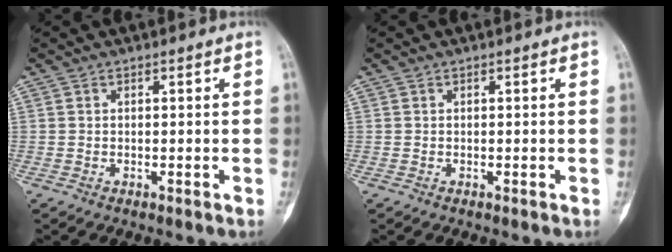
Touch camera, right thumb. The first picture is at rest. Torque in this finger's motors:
{"motor_torque": [-0.19, -0.07, 0.07, -0.07, 0.00]}